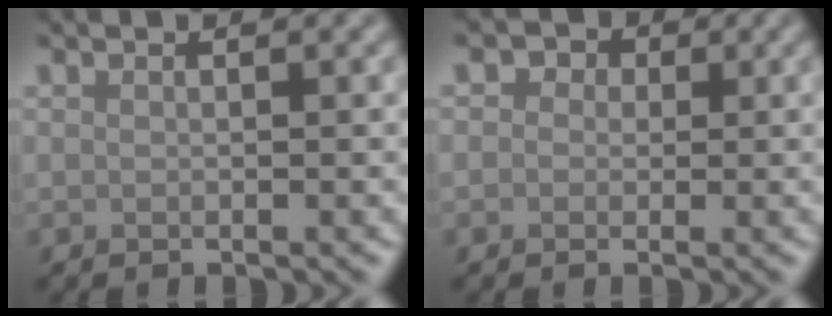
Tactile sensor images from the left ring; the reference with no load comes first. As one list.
[{"total": 2.5, "force": [0.8, 2.2, 1.1], "torque": [-0.003, 0.006, -0.010]}]